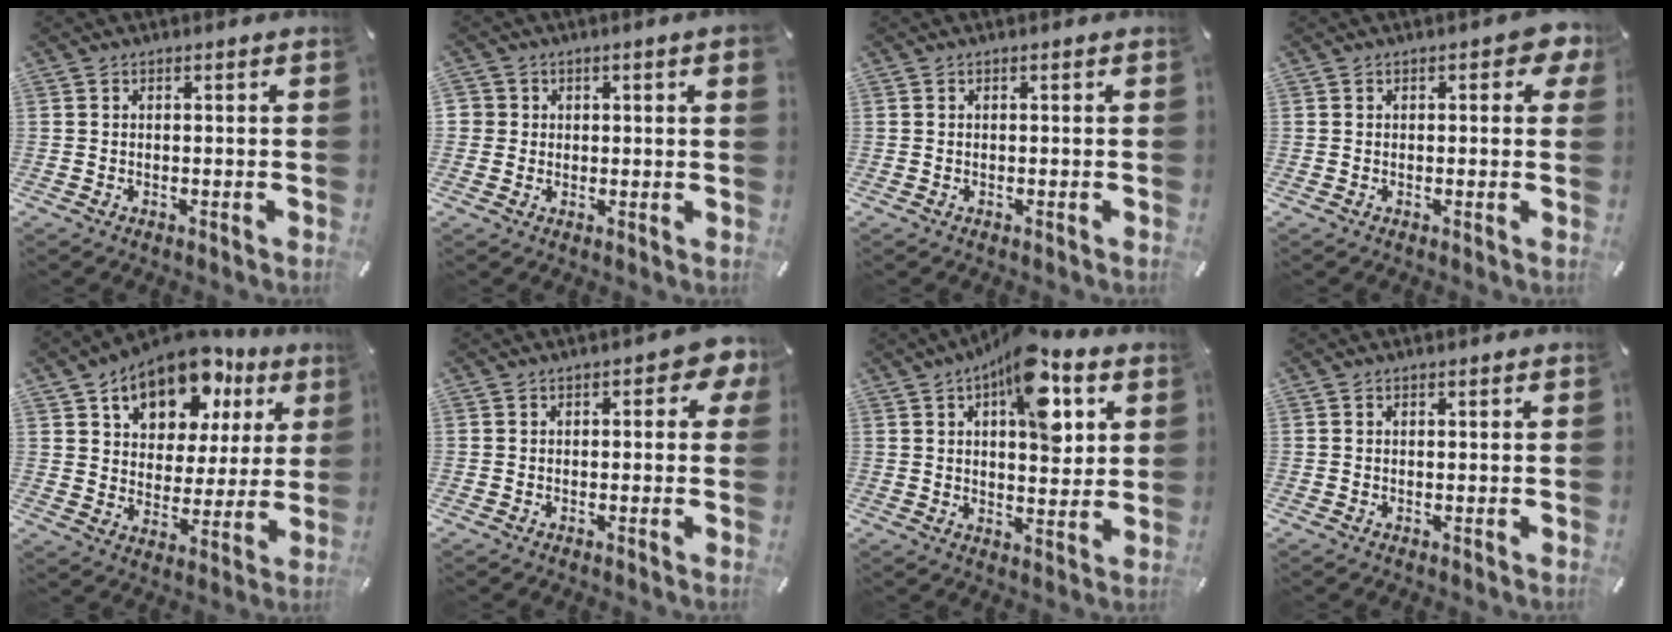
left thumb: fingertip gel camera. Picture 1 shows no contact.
{"total": 2.1, "force": [0.8, 1.6, 1.1], "torque": [-0.024, 0.003, 0.013]}
{"total": 0.0}
{"total": 3.4, "force": [1.2, 1.8, 2.6], "torque": [-0.031, 0.000, 0.016]}
{"total": 14.9, "force": [9.6, 9.2, 6.7], "torque": [-0.107, -0.060, 0.167]}
{"total": 3.8, "force": [0.9, 2.1, 3.0], "torque": [-0.036, 0.001, 0.011]}
{"total": 14.7, "force": [6.6, 7.2, 11.0], "torque": [-0.155, -0.023, 0.108]}
{"total": 0.0}